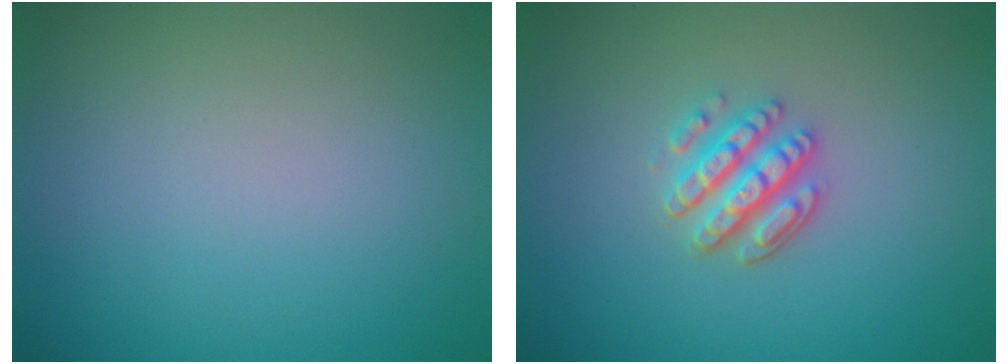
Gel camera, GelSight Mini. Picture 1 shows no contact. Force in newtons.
{"total": 3.4, "press": 3.0, "slide": 1.5}